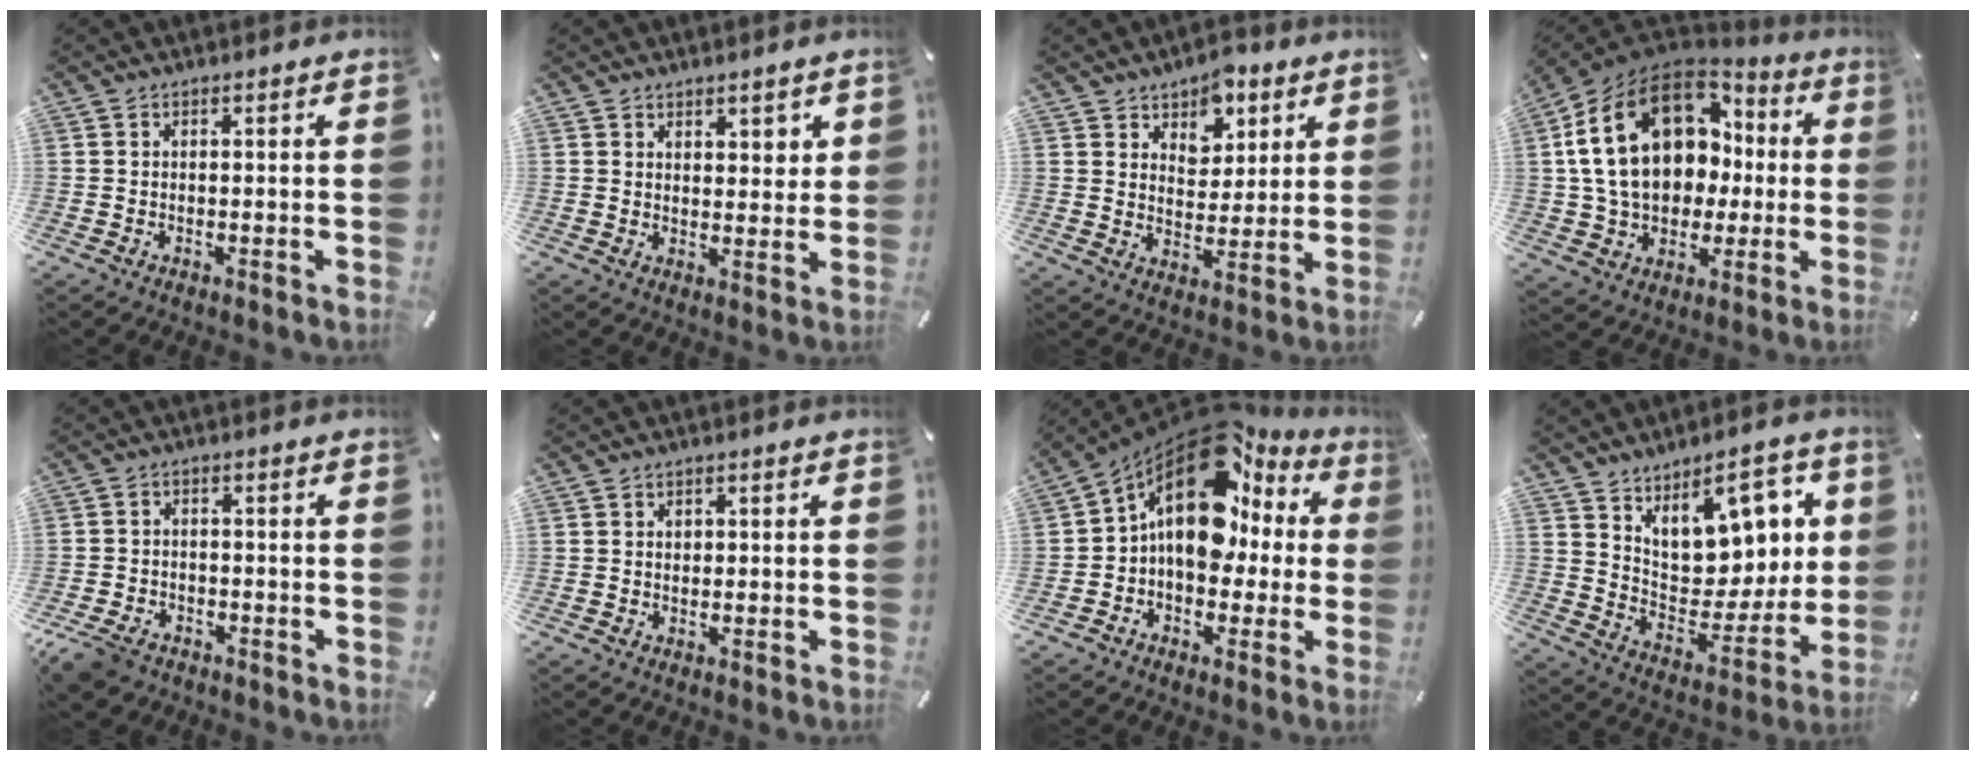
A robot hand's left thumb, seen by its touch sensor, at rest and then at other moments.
{"total": 3.7, "force": [2.8, 2.4, 0.5], "torque": [0.014, -0.019, 0.044]}
{"total": 7.3, "force": [4.5, 5.6, 1.1], "torque": [-0.013, -0.028, 0.078]}
{"total": 22.6, "force": [4.4, 16.3, 15.0], "torque": [-0.302, 0.006, 0.081]}
{"total": 5.5, "force": [-3.9, 3.4, 1.9], "torque": [-0.058, 0.011, -0.080]}
{"total": 0.9, "force": [0.1, 0.9, 0.3], "torque": [0.002, 0.000, 0.000]}
{"total": 19.0, "force": [7.5, 12.2, 12.4], "torque": [-0.213, -0.049, 0.130]}
{"total": 14.9, "force": [9.1, 9.1, 7.6], "torque": [-0.103, -0.078, 0.164]}